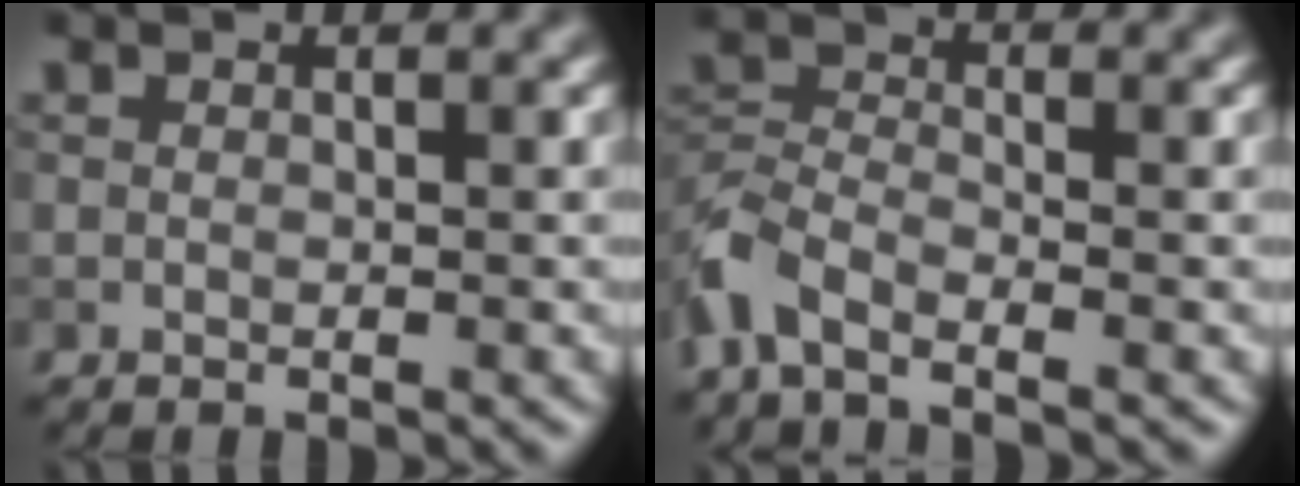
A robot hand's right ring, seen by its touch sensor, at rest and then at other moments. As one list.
[{"total": 4.4, "force": [-3.0, 1.9, 2.6], "torque": [-0.062, -0.007, -0.076]}]